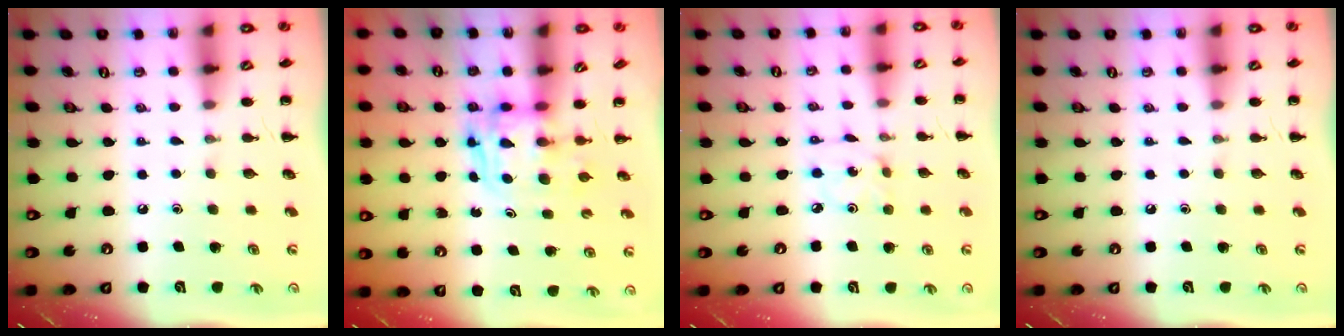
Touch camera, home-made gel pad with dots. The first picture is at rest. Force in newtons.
{"total": 2.7, "press": 2.7, "slide": 0.2}
{"total": 1.8, "press": 1.7, "slide": 0.5}
{"total": 0.0}